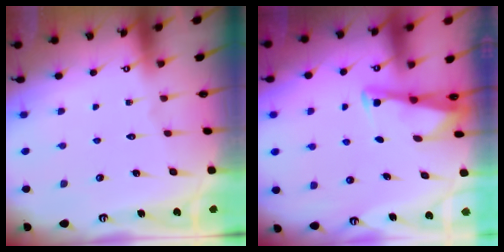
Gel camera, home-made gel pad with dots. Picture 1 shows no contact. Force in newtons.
{"total": 3.0, "press": 3.0, "slide": 0.3}